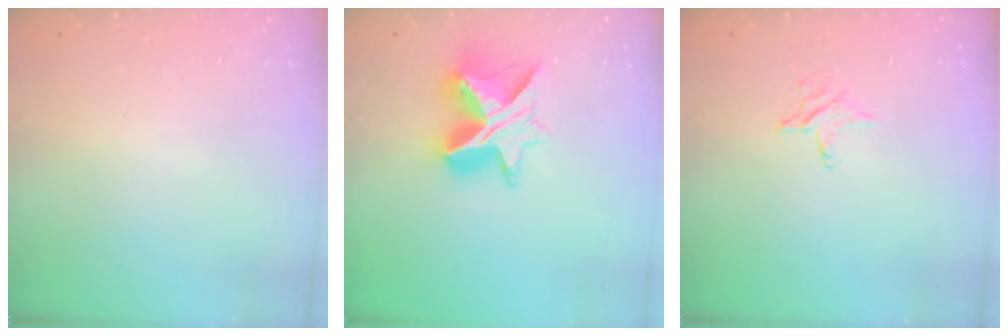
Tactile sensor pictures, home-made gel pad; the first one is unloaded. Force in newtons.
{"total": 13.8, "press": 13.7, "slide": 0.9}
{"total": 3.0, "press": 3.0, "slide": 0.3}